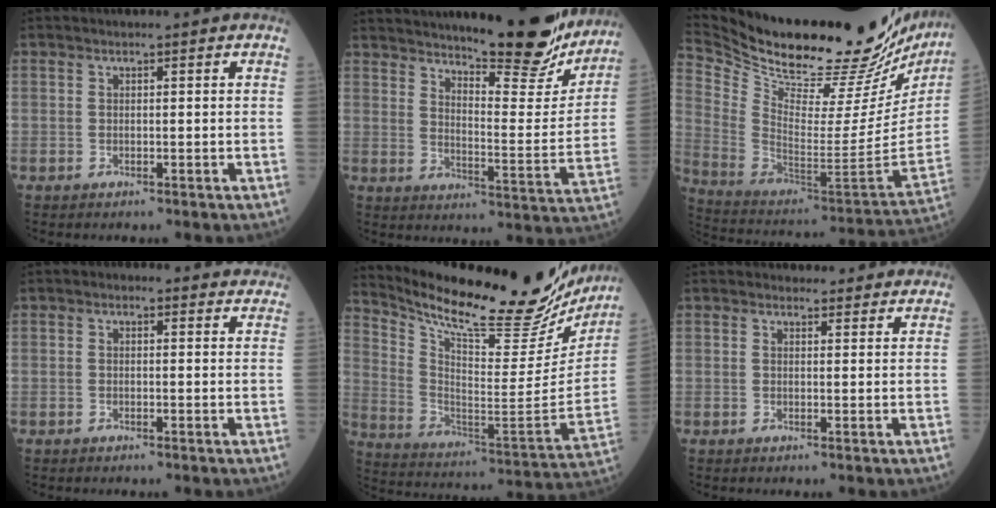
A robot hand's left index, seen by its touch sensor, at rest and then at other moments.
{"total": 19.8, "force": [17.3, 3.2, 9.0], "torque": [-0.120, -0.037, 0.224]}
{"total": 36.8, "force": [32.1, 7.4, 16.3], "torque": [-0.297, -0.106, 0.446]}
{"total": 2.9, "force": [2.0, 1.8, 1.1], "torque": [-0.001, 0.014, 0.006]}
{"total": 27.8, "force": [24.5, 5.6, 11.9], "torque": [-0.199, -0.075, 0.337]}
{"total": 3.5, "force": [3.1, 1.6, 0.2], "torque": [0.007, 0.003, 0.025]}